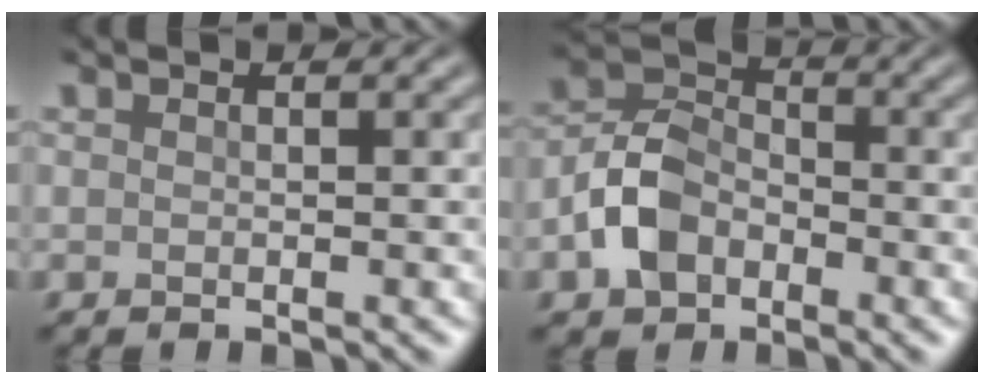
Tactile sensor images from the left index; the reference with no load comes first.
{"total": 4.8, "force": [-2.2, 3.4, 2.7], "torque": [-0.056, 0.006, -0.052]}